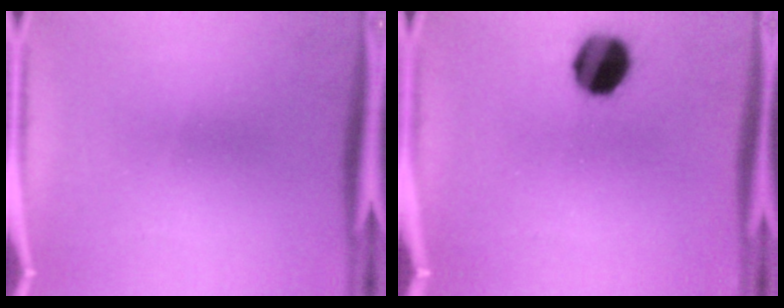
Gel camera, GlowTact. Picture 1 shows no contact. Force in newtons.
{"total": 11.0}